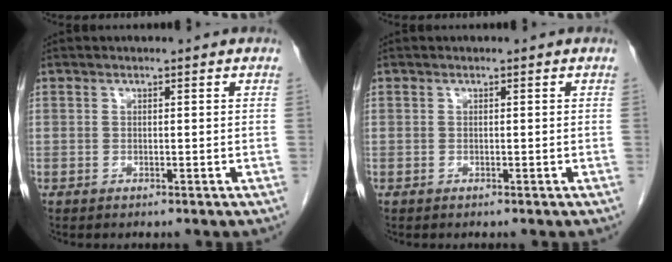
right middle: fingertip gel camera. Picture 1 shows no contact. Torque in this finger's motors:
{"motor_torque": [1.06, -1.08, 0.30, 0.08]}